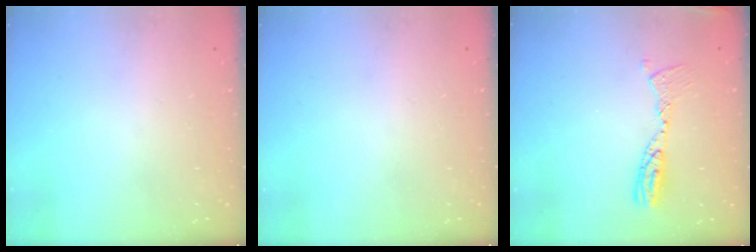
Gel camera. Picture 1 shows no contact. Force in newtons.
{"total": 0.0}
{"total": 10.5, "press": 10.5, "slide": 1.0}